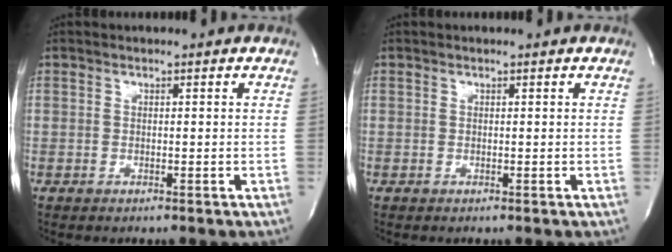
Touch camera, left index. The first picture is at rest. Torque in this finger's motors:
{"motor_torque": [0.12, 0.00, -0.03, -0.01]}